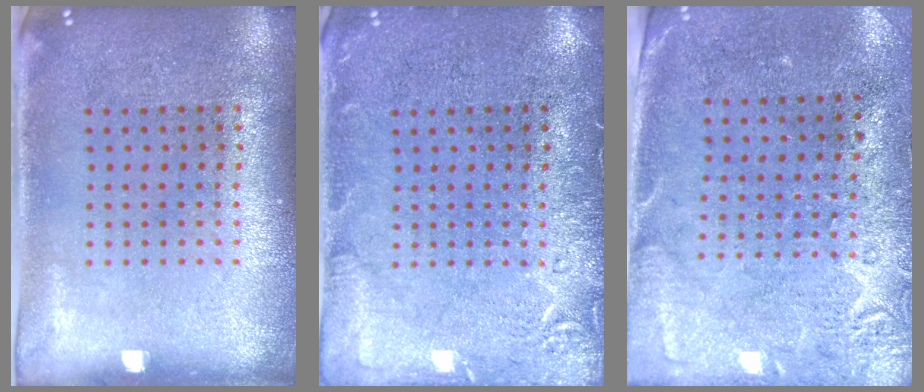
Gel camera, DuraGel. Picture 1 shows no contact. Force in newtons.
{"total": 2.7, "press": 2.7, "slide": 0.5}
{"total": 2.7, "press": 2.3, "slide": 1.5}